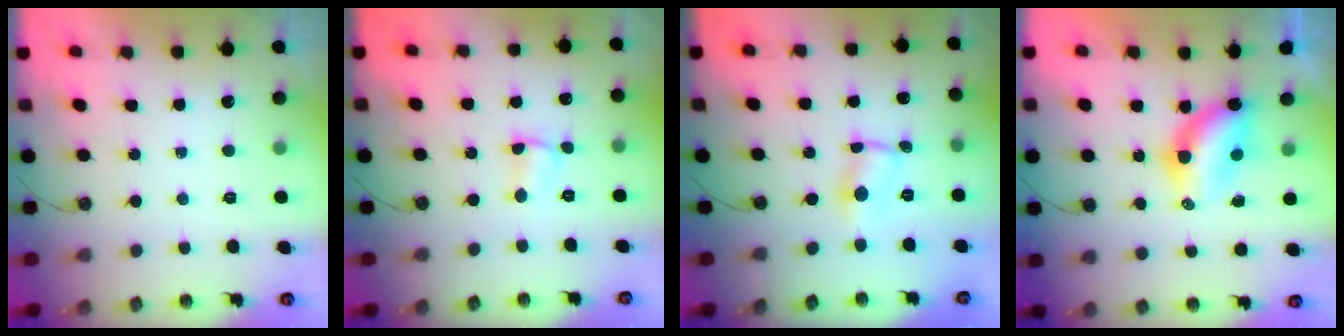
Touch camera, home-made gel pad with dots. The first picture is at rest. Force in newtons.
{"total": 1.5, "press": 1.4, "slide": 0.5}
{"total": 2.2, "press": 2.1, "slide": 0.3}
{"total": 6.5, "press": 6.5, "slide": 0.5}